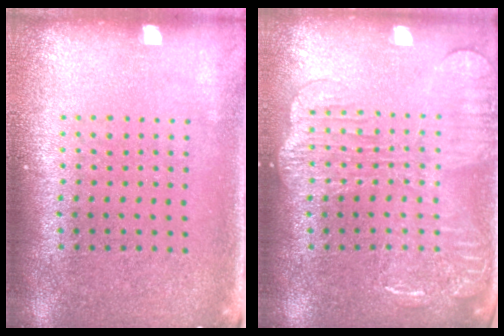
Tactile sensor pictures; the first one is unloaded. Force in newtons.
{"total": 2.0, "press": 2.0, "slide": 0.4}